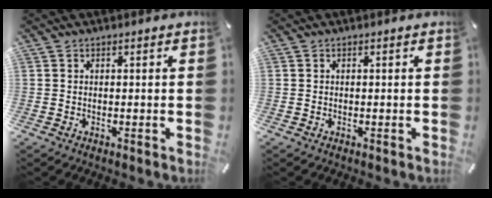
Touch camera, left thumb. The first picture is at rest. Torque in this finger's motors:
{"motor_torque": [-0.28, 0.05, -0.08, -0.01, -0.02]}